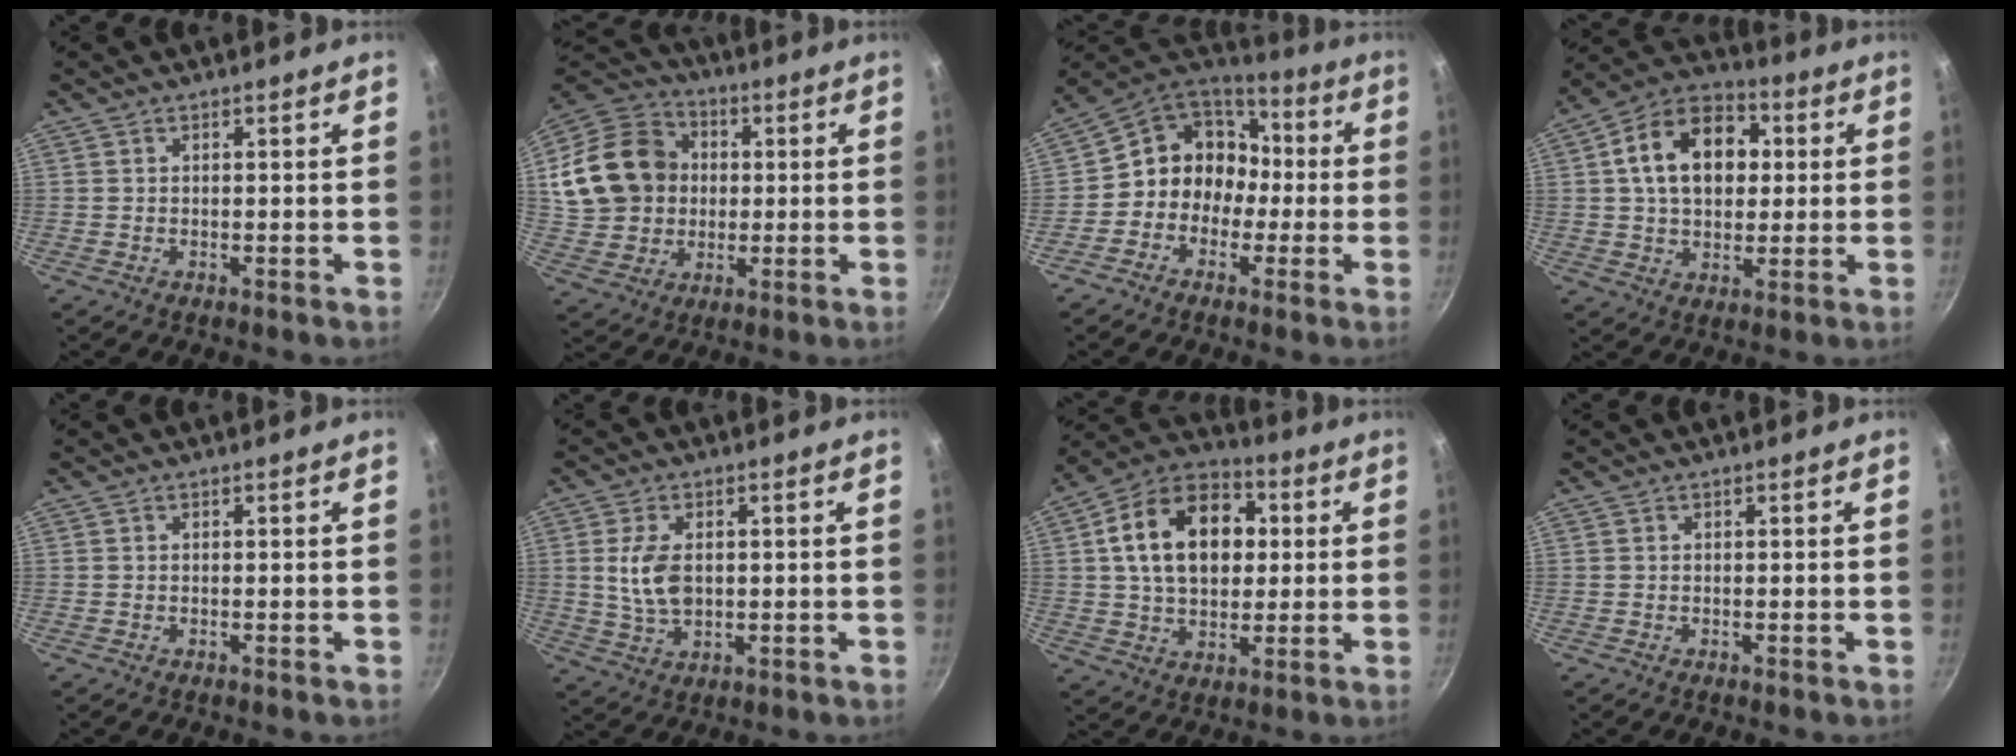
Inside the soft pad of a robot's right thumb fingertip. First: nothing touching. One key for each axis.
{"total": 19.0, "fx": 2.5, "fy": 15.9, "fz": 10.0, "tx": -0.173, "ty": 0.031, "tz": 0.051}
{"total": 12.5, "fx": -1.2, "fy": 11.2, "fz": 5.5, "tx": -0.034, "ty": 0.051, "tz": -0.039}
{"total": 16.4, "fx": 3.0, "fy": 11.5, "fz": 11.3, "tx": -0.153, "ty": 0.024, "tz": 0.035}
{"total": 0.0}
{"total": 9.7, "fx": 1.0, "fy": 6.0, "fz": 7.5, "tx": -0.136, "ty": -0.010, "tz": 0.024}
{"total": 18.9, "fx": 3.4, "fy": 13.0, "fz": 13.2, "tx": -0.186, "ty": 0.022, "tz": 0.043}
{"total": 0.0}